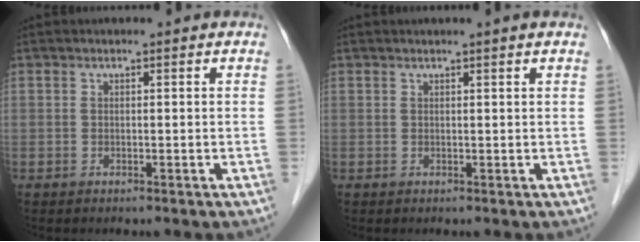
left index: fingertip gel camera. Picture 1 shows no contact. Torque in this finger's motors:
{"motor_torque": [0.52, -0.52, 0.18, 0.03]}